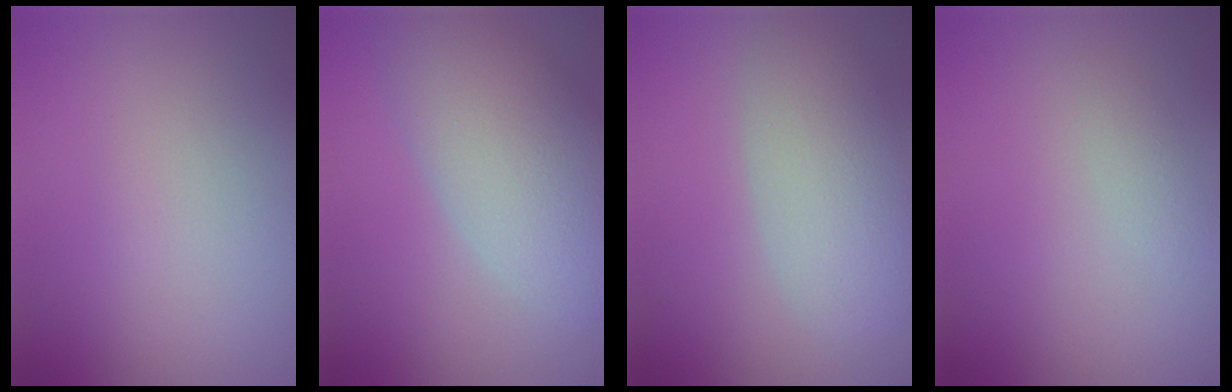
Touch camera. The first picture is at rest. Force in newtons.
{"total": 7.6, "press": 7.6, "slide": 0.6}
{"total": 4.6, "press": 4.6, "slide": 0.4}
{"total": 0.8, "press": 0.8, "slide": 0.0}